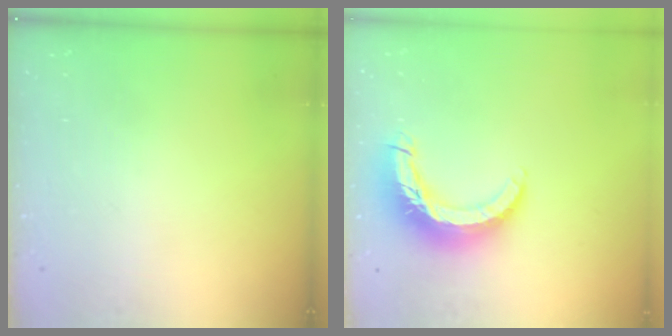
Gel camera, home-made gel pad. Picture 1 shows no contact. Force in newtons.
{"total": 13.1, "press": 13.0, "slide": 1.3}